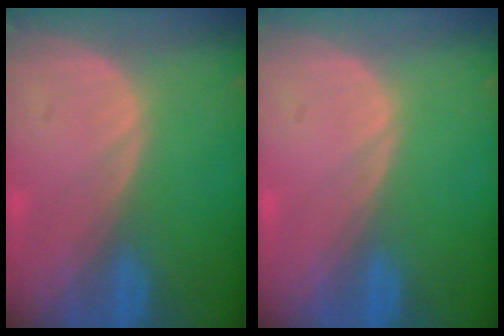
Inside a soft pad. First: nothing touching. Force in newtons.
{"total": 0.0}